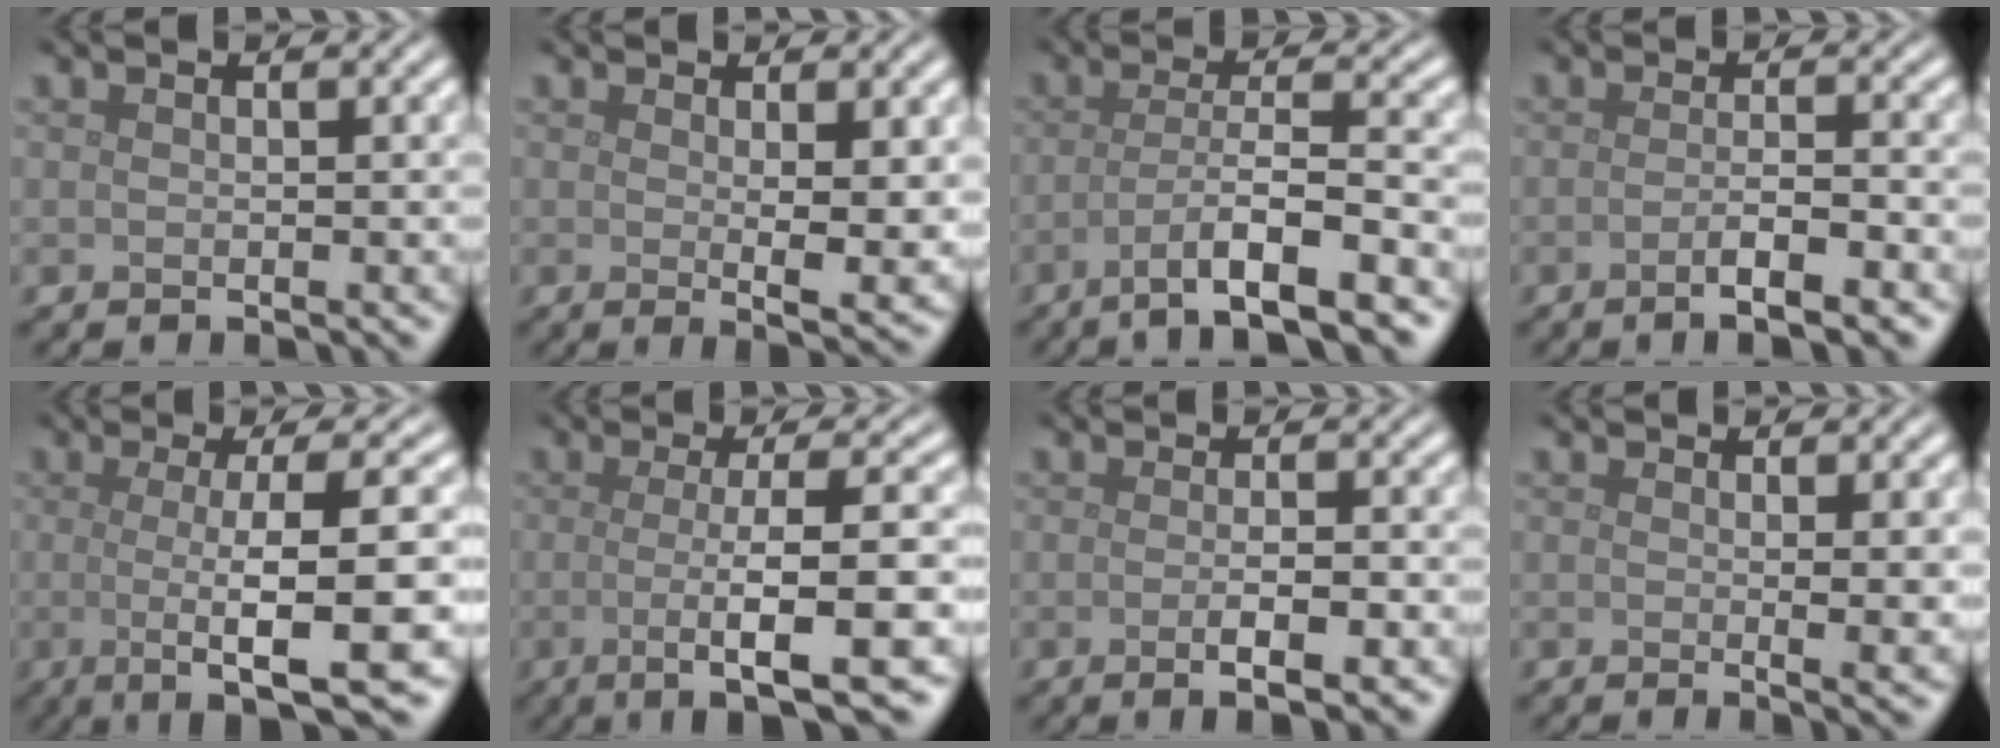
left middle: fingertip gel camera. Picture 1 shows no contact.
{"total": 4.0, "force": [0.5, 0.9, 3.9], "torque": [-0.057, -0.012, 0.014]}
{"total": 6.5, "force": [-3.3, 1.1, 5.4], "torque": [-0.087, 0.006, -0.061]}
{"total": 3.4, "force": [-1.6, 0.7, 2.9], "torque": [-0.044, 0.003, -0.031]}
{"total": 9.9, "force": [-2.2, 2.2, 9.4], "torque": [-0.111, -0.008, -0.040]}
{"total": 8.1, "force": [-1.9, 1.7, 7.7], "torque": [-0.101, -0.008, -0.039]}
{"total": 3.2, "force": [-0.9, 0.8, 3.0], "torque": [-0.042, -0.003, -0.013]}
{"total": 2.4, "force": [0.4, 0.5, 2.4], "torque": [-0.030, -0.008, 0.005]}